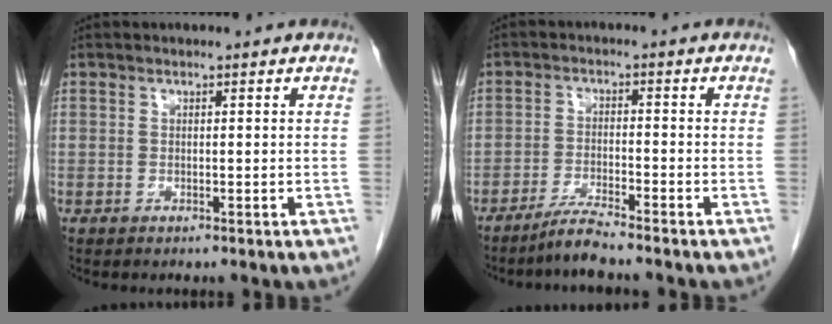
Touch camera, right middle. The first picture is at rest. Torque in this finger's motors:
{"motor_torque": [0.41, -0.58, 0.02, 0.04]}